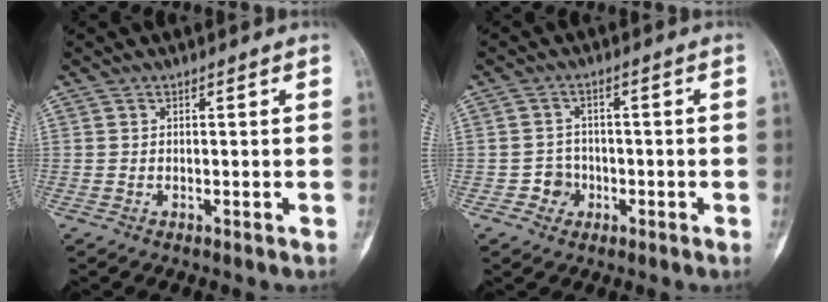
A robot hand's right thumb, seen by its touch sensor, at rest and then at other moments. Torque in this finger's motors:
{"motor_torque": [0.12, 0.08, 0.45, -0.26, 0.00]}